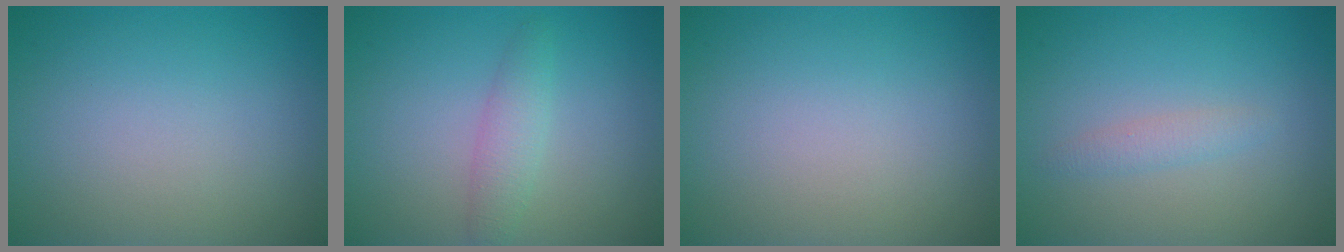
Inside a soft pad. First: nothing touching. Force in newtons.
{"total": 2.0, "press": 2.0, "slide": 0.1}
{"total": 0.0}
{"total": 1.2, "press": 1.2, "slide": 0.0}